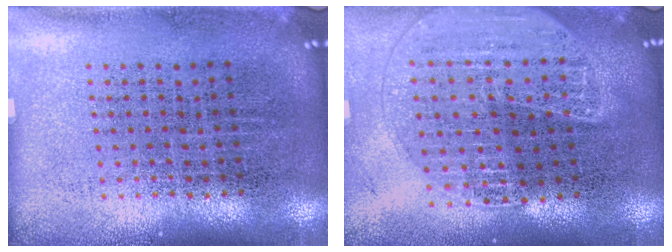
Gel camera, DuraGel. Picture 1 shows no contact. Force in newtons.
{"total": 1.8, "press": 1.7, "slide": 0.7}